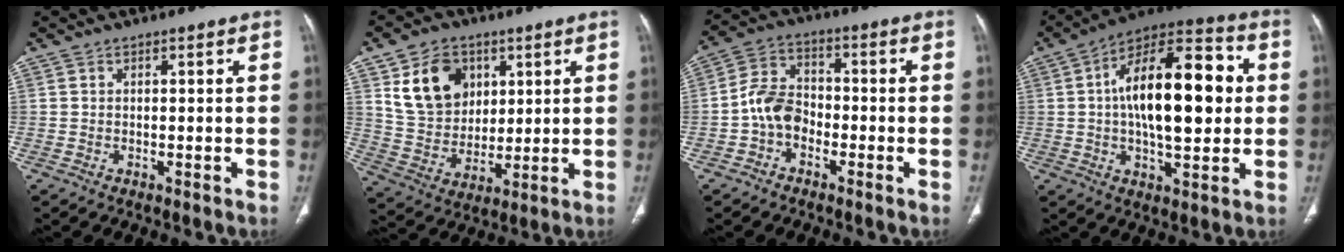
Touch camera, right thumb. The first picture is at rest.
{"total": 13.6, "force": [5.5, 10.4, 7.0], "torque": [-0.087, -0.018, 0.113]}
{"total": 6.1, "force": [-2.3, 4.6, 3.1], "torque": [-0.044, 0.028, -0.056]}
{"total": 21.2, "force": [2.0, 9.5, 18.9], "torque": [-0.277, 0.027, 0.023]}